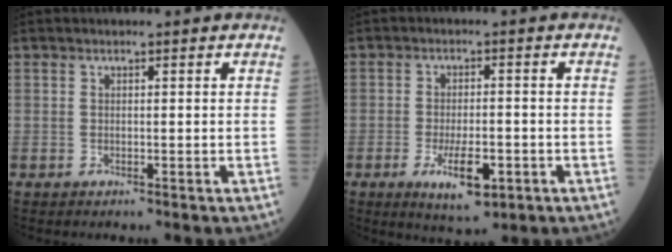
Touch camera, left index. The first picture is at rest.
{"total": 7.0, "force": [-2.9, 2.2, 5.9], "torque": [-0.107, -0.009, -0.039]}